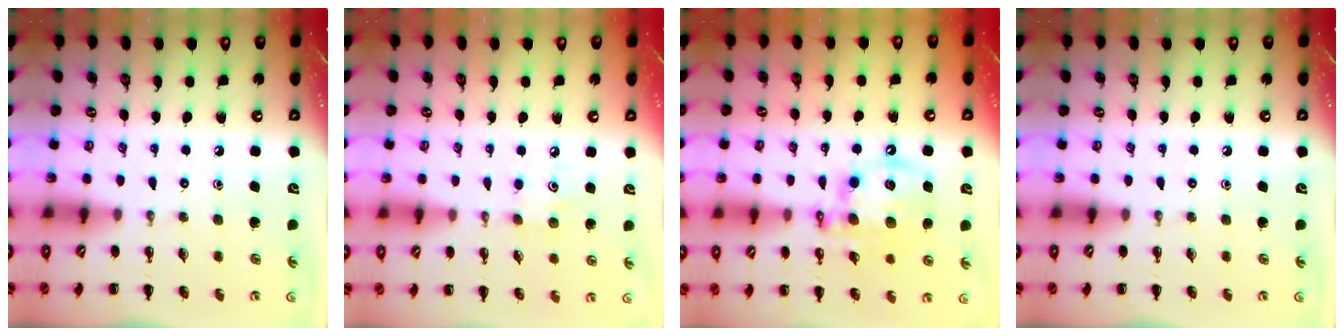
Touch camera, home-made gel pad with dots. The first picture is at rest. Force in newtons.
{"total": 5.0, "press": 4.8, "slide": 1.4}
{"total": 12.8, "press": 12.5, "slide": 3.0}
{"total": 0.0}